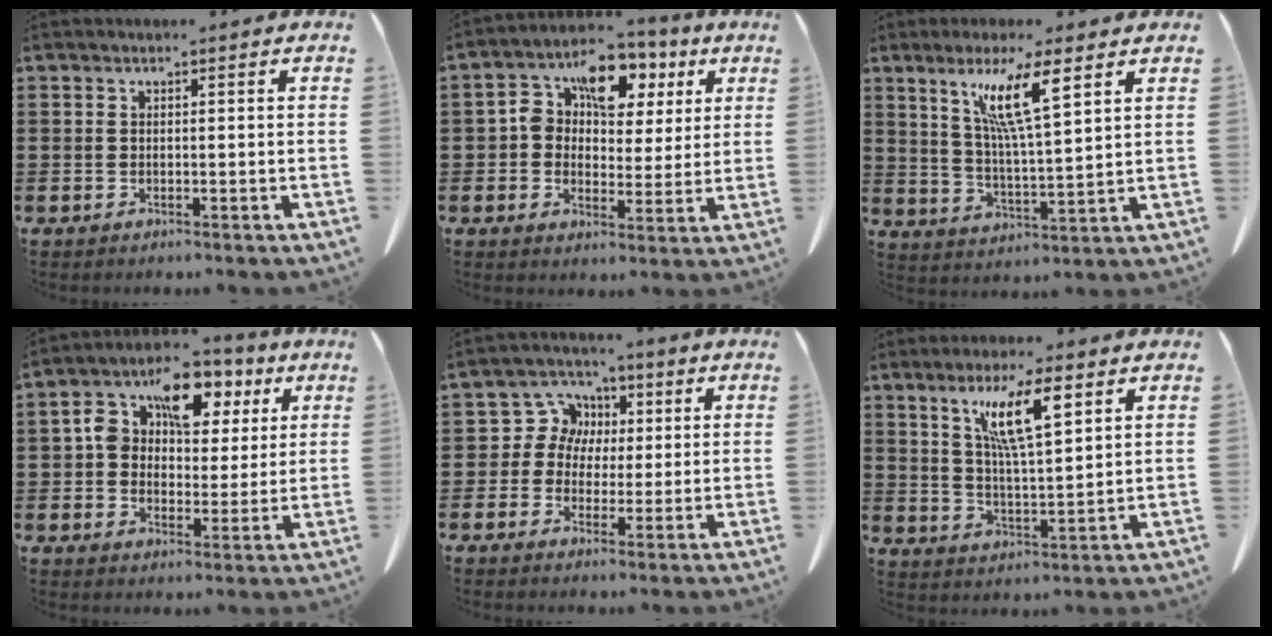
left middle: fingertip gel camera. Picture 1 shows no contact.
{"total": 8.4, "force": [3.4, 5.8, 5.1], "torque": [-0.109, 0.008, 0.057]}
{"total": 9.0, "force": [5.5, 0.7, 7.1], "torque": [-0.144, -0.013, 0.091]}
{"total": 9.9, "force": [4.3, 6.3, 6.3], "torque": [-0.115, 0.004, 0.070]}
{"total": 6.9, "force": [1.3, 6.6, 1.7], "torque": [-0.070, 0.009, 0.022]}
{"total": 9.8, "force": [5.7, 2.1, 7.8], "torque": [-0.156, -0.005, 0.096]}